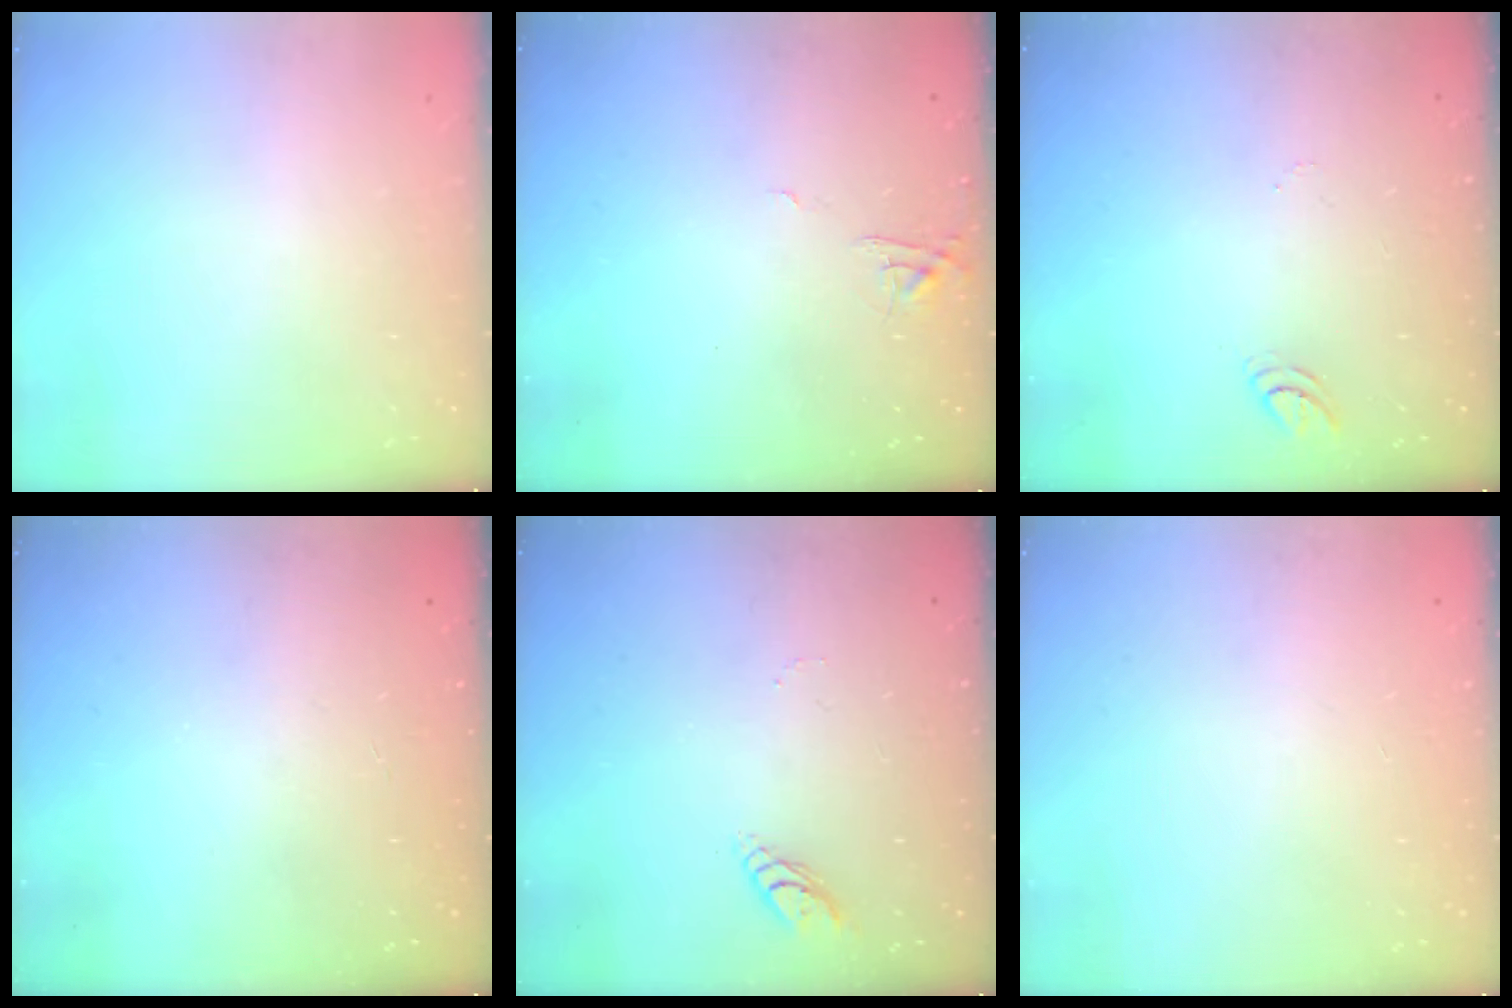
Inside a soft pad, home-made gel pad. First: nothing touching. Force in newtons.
{"total": 5.3, "press": 5.3, "slide": 0.3}
{"total": 3.3, "press": 3.3, "slide": 0.3}
{"total": 0.0}
{"total": 3.7, "press": 3.7, "slide": 0.4}
{"total": 0.0}